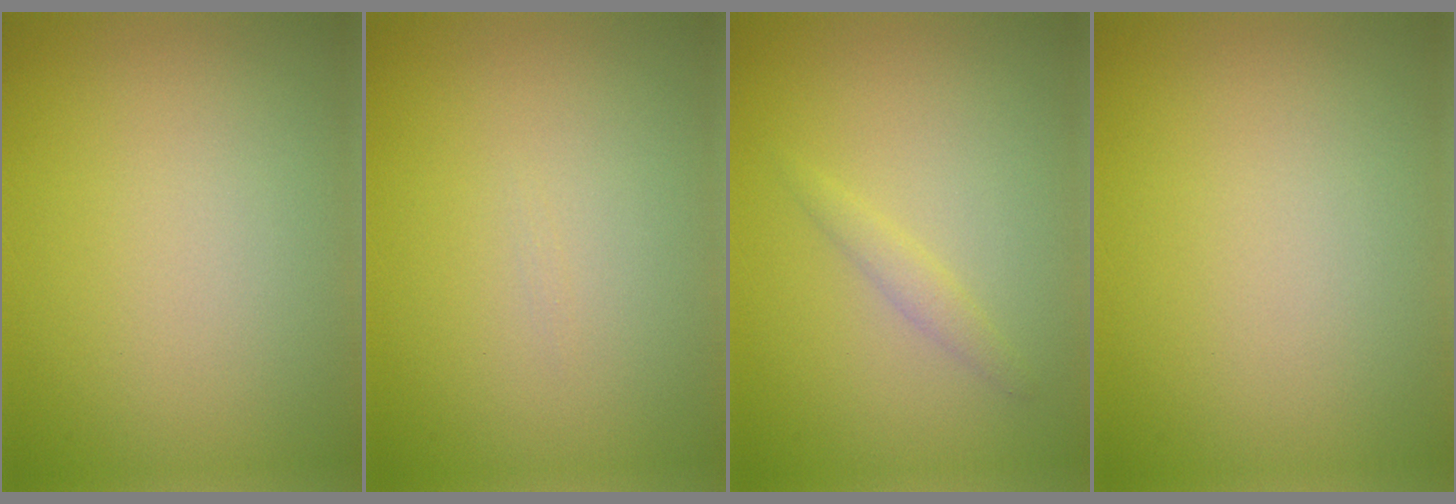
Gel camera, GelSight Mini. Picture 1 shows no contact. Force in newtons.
{"total": 0.0}
{"total": 1.1, "press": 1.1, "slide": 0.1}
{"total": 0.0}